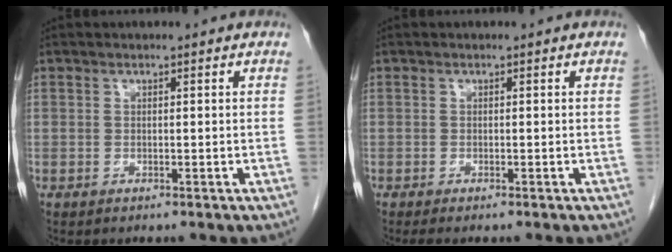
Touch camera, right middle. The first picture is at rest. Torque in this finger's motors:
{"motor_torque": [0.10, -0.09, 0.01, 0.01]}